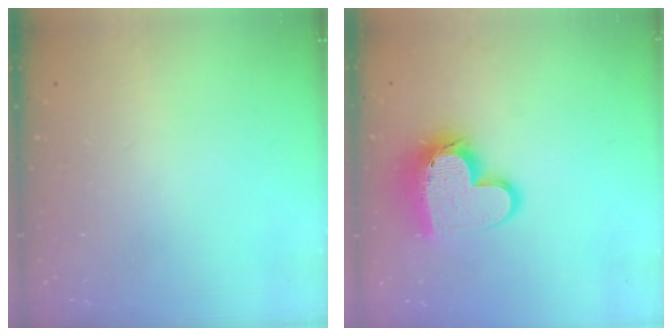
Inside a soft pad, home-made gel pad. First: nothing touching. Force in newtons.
{"total": 15.0, "press": 14.9, "slide": 1.2}